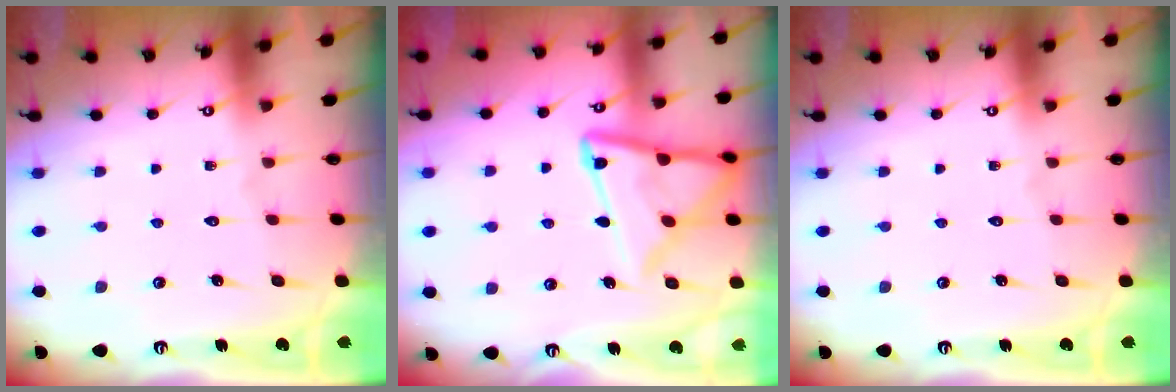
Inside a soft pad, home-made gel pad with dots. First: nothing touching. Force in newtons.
{"total": 15.9, "press": 15.9, "slide": 1.7}
{"total": 0.0}